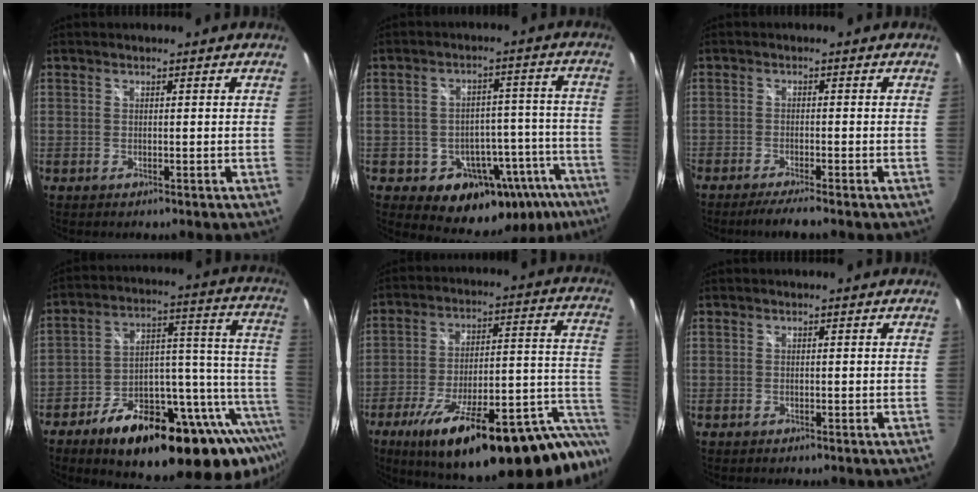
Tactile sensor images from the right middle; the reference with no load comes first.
{"total": 17.1, "force": [-10.7, 9.7, 9.1], "torque": [-0.123, 0.011, -0.129]}
{"total": 4.0, "force": [-3.4, -0.4, 2.1], "torque": [-0.052, -0.008, -0.060]}
{"total": 30.2, "force": [-16.3, 11.4, 22.7], "torque": [-0.297, 0.012, -0.226]}
{"total": 31.0, "force": [-20.3, 6.2, 22.5], "torque": [-0.291, -0.037, -0.290]}
{"total": 0.0}